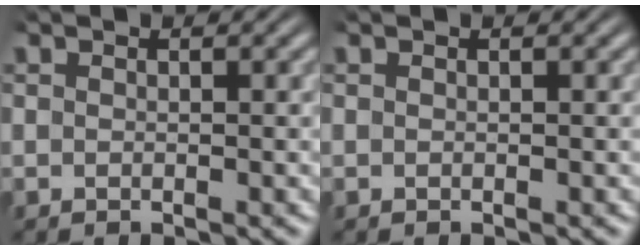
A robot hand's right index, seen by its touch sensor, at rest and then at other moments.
{"total": 0.0}